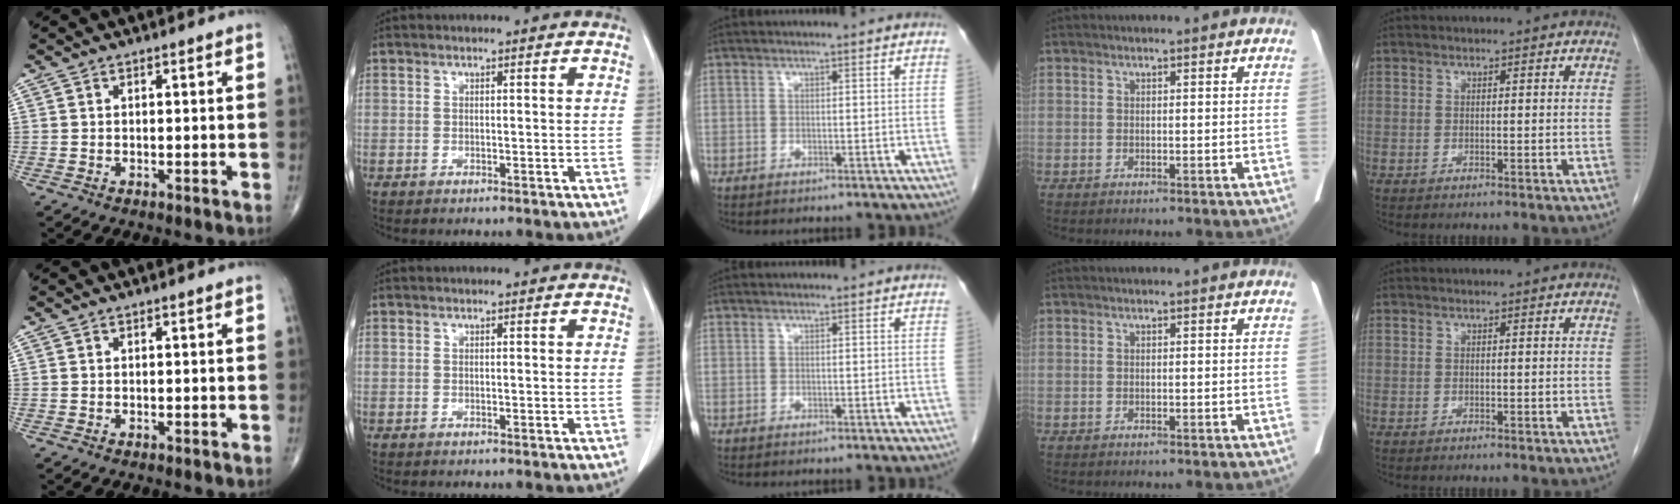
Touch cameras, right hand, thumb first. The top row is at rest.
{}